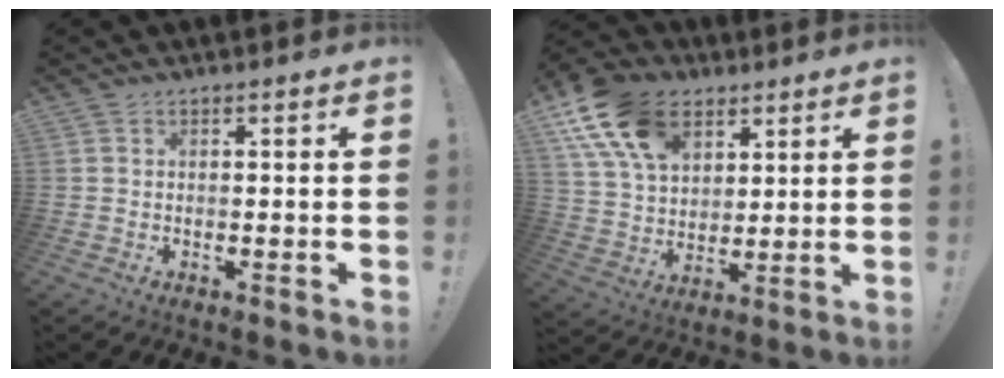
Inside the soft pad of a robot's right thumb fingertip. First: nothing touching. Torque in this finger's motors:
{"motor_torque": [1.16, 2.61, 0.29, -0.07, 0.29]}